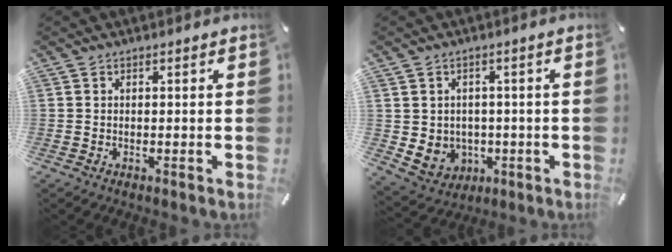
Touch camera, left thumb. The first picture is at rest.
{"total": 6.0, "force": [0.1, 5.9, 1.1], "torque": [-0.029, -0.009, 0.006]}